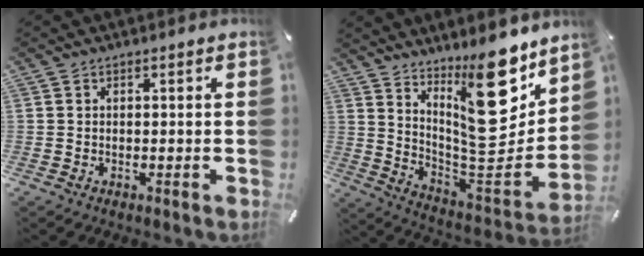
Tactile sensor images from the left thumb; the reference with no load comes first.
{"total": 22.4, "force": [13.7, 9.0, 15.3], "torque": [-0.200, -0.125, 0.227]}